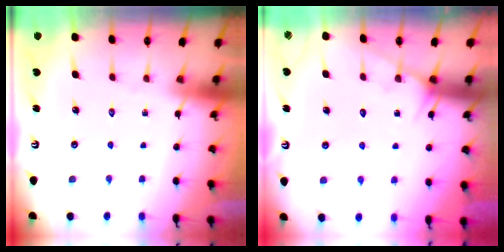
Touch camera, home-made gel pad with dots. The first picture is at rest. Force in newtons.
{"total": 5.7, "press": 5.7, "slide": 0.4}